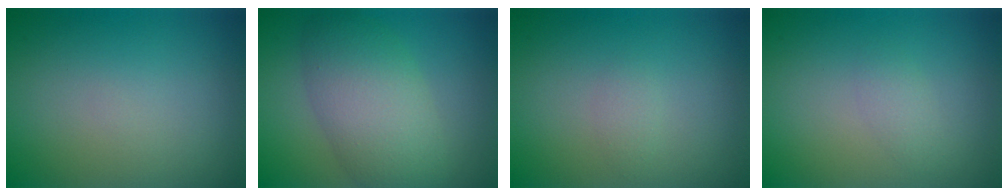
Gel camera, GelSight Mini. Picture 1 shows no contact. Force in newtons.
{"total": 6.5, "press": 6.5, "slide": 0.4}
{"total": 0.8, "press": 0.8, "slide": 0.1}
{"total": 1.1, "press": 1.1, "slide": 0.0}